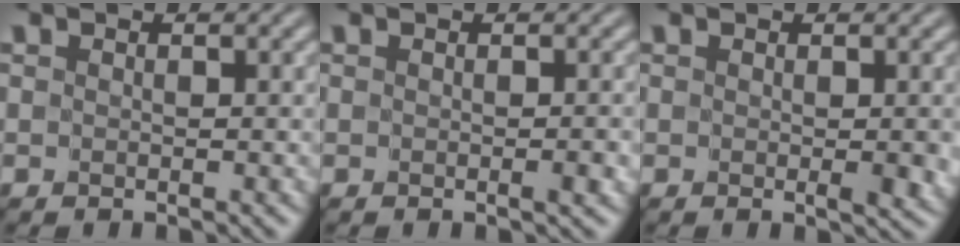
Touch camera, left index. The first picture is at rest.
{"total": 0.8, "force": [-0.4, -0.1, 0.7], "torque": [-0.010, -0.005, -0.004]}
{"total": 1.9, "force": [0.0, 0.5, 1.9], "torque": [-0.023, -0.006, 0.004]}